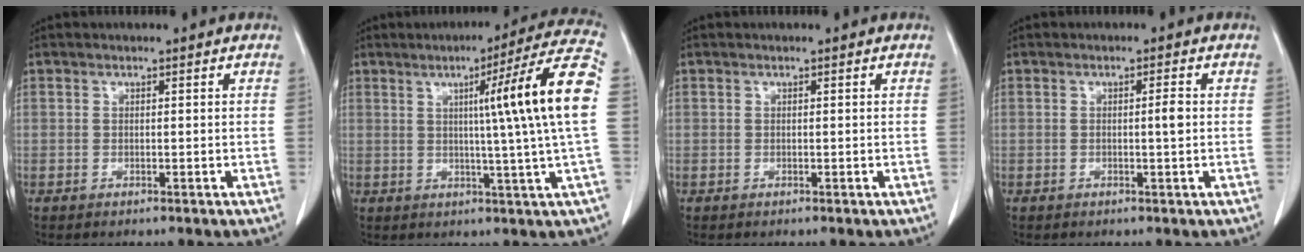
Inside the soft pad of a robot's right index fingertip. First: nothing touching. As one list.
[{"total": 15.0, "force": [1.9, -2.7, 14.7], "torque": [-0.196, 0.006, 0.022]}, {"total": 0.0}, {"total": 1.7, "force": [0.0, 0.0, 1.7], "torque": [-0.028, 0.001, -0.001]}]